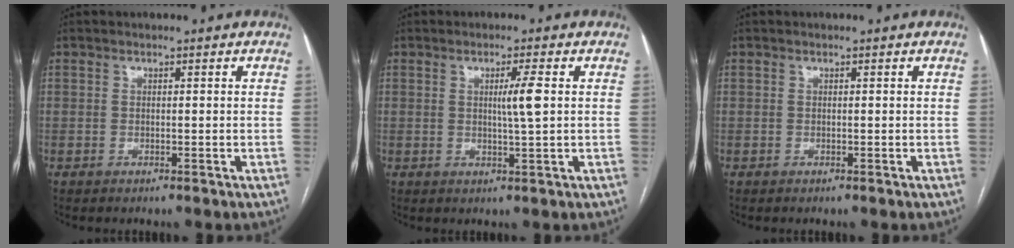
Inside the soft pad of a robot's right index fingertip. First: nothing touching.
{"total": 3.6, "force": [0.6, -0.5, 3.6], "torque": [-0.062, -0.005, 0.009]}
{"total": 0.0}